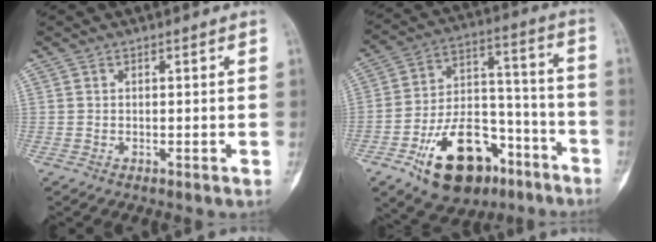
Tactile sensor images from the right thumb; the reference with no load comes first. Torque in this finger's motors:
{"motor_torque": [1.80, 0.76, 1.35, -1.42, 0.48]}